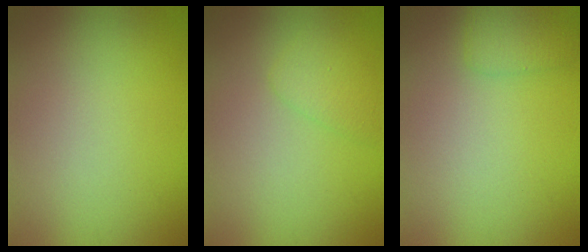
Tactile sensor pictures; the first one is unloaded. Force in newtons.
{"total": 1.8, "press": 1.8, "slide": 0.1}
{"total": 1.6, "press": 1.6, "slide": 0.1}